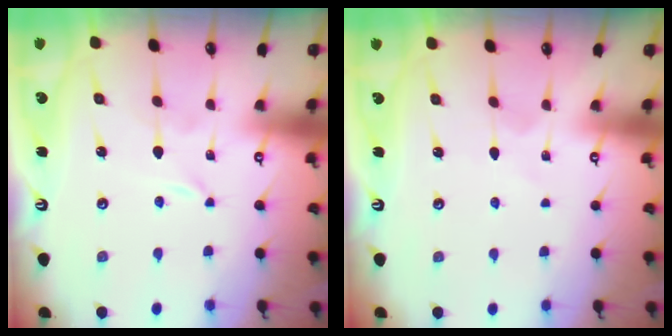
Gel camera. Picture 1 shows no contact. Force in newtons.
{"total": 1.4, "press": 1.4, "slide": 0.2}